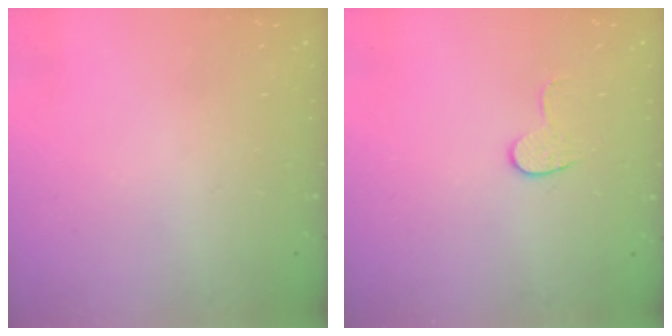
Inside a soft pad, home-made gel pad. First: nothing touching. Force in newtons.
{"total": 5.4, "press": 5.4, "slide": 0.5}